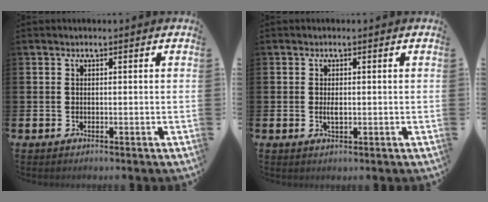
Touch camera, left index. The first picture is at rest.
{"total": 1.5, "force": [0.1, 0.6, 1.4], "torque": [-0.023, 0.000, -0.002]}